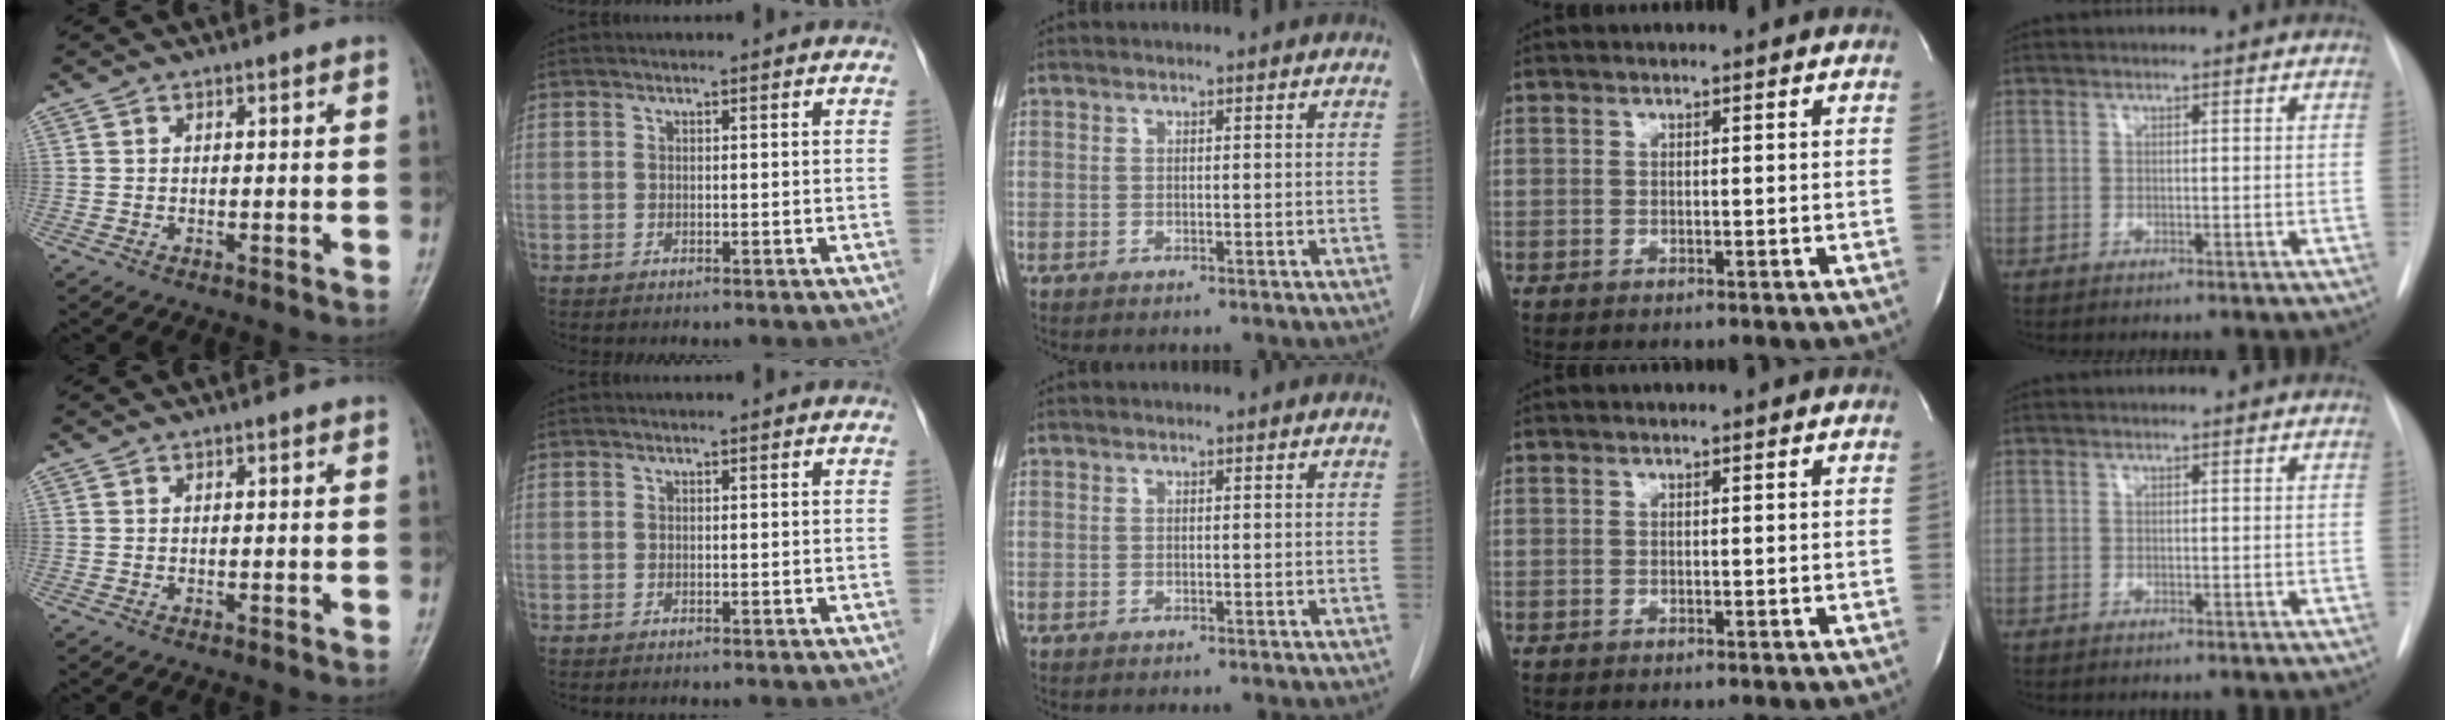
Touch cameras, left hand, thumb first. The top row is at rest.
{}